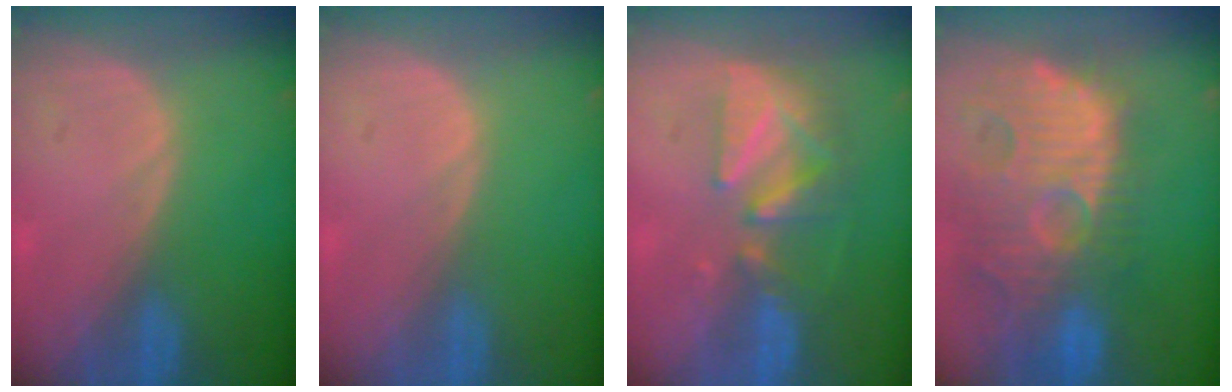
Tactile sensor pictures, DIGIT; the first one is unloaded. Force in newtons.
{"total": 0.0}
{"total": 8.6, "press": 7.7, "slide": 3.9}
{"total": 14.4, "press": 12.5, "slide": 7.1}